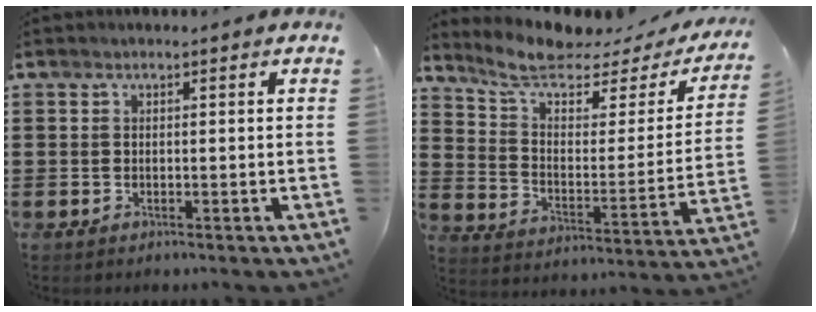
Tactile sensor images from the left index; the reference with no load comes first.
{"total": 7.1, "force": [5.9, 1.7, 3.6], "torque": [-0.099, -0.038, 0.099]}